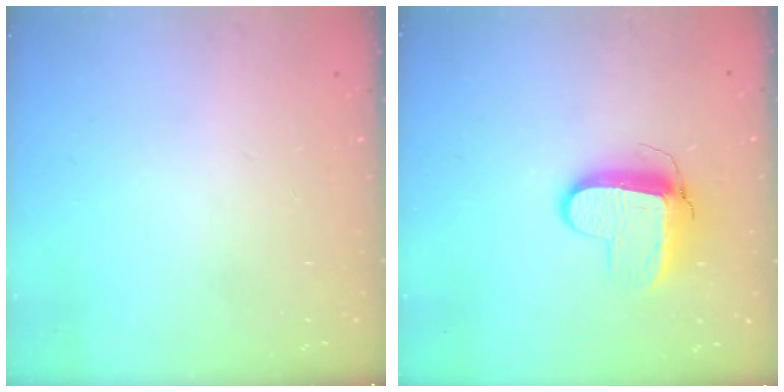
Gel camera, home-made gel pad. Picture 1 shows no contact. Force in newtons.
{"total": 8.9, "press": 8.8, "slide": 1.0}